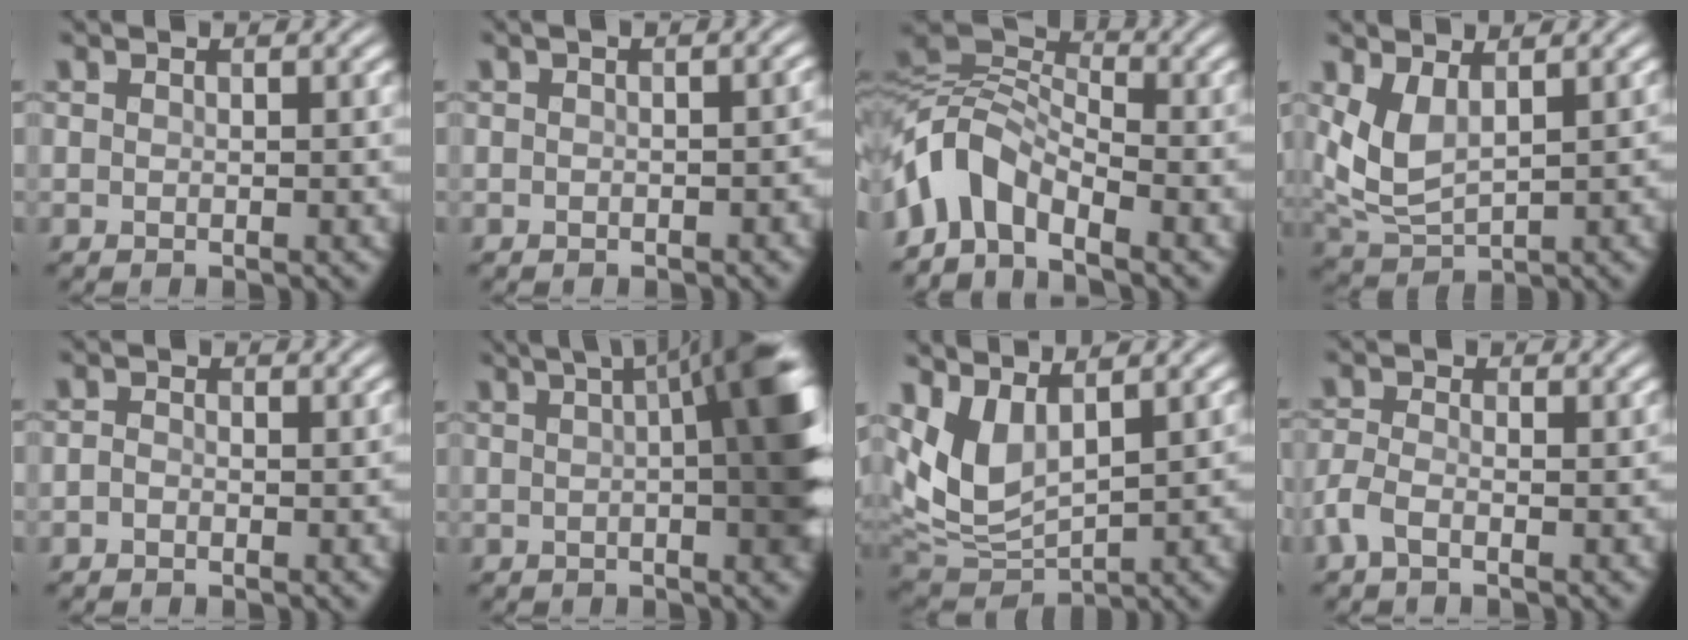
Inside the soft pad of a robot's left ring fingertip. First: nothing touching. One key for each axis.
{"total": 2.7, "fx": -0.2, "fy": 1.4, "fz": 2.3, "tx": -0.025, "ty": 0.003, "tz": -0.009}
{"total": 6.4, "fx": -4.4, "fy": 3.4, "fz": 3.2, "tx": -0.066, "ty": 0.013, "tz": -0.107}
{"total": 4.9, "fx": 1.1, "fy": 2.7, "fz": 3.9, "tx": -0.102, "ty": -0.014, "tz": 0.018}
{"total": 1.5, "fx": -1.4, "fy": 0.6, "fz": -0.1, "tx": -0.006, "ty": -0.001, "tz": -0.037}
{"total": 10.4, "fx": 2.4, "fy": 2.4, "fz": 9.8, "tx": -0.095, "ty": 0.020, "tz": 0.011}
{"total": 7.2, "fx": 2.0, "fy": 4.3, "fz": 5.4, "tx": -0.124, "ty": -0.021, "tz": 0.035}
{"total": 3.4, "fx": -2.9, "fy": 1.1, "fz": 1.5, "tx": -0.052, "ty": -0.003, "tz": -0.070}